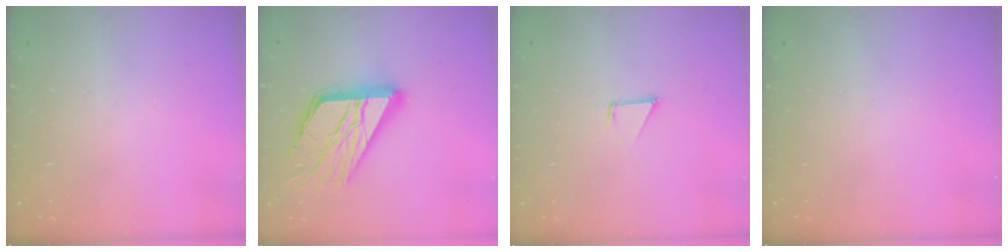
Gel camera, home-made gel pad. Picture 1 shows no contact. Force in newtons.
{"total": 18.9, "press": 18.8, "slide": 1.9}
{"total": 1.5, "press": 1.5, "slide": 0.0}
{"total": 0.0}